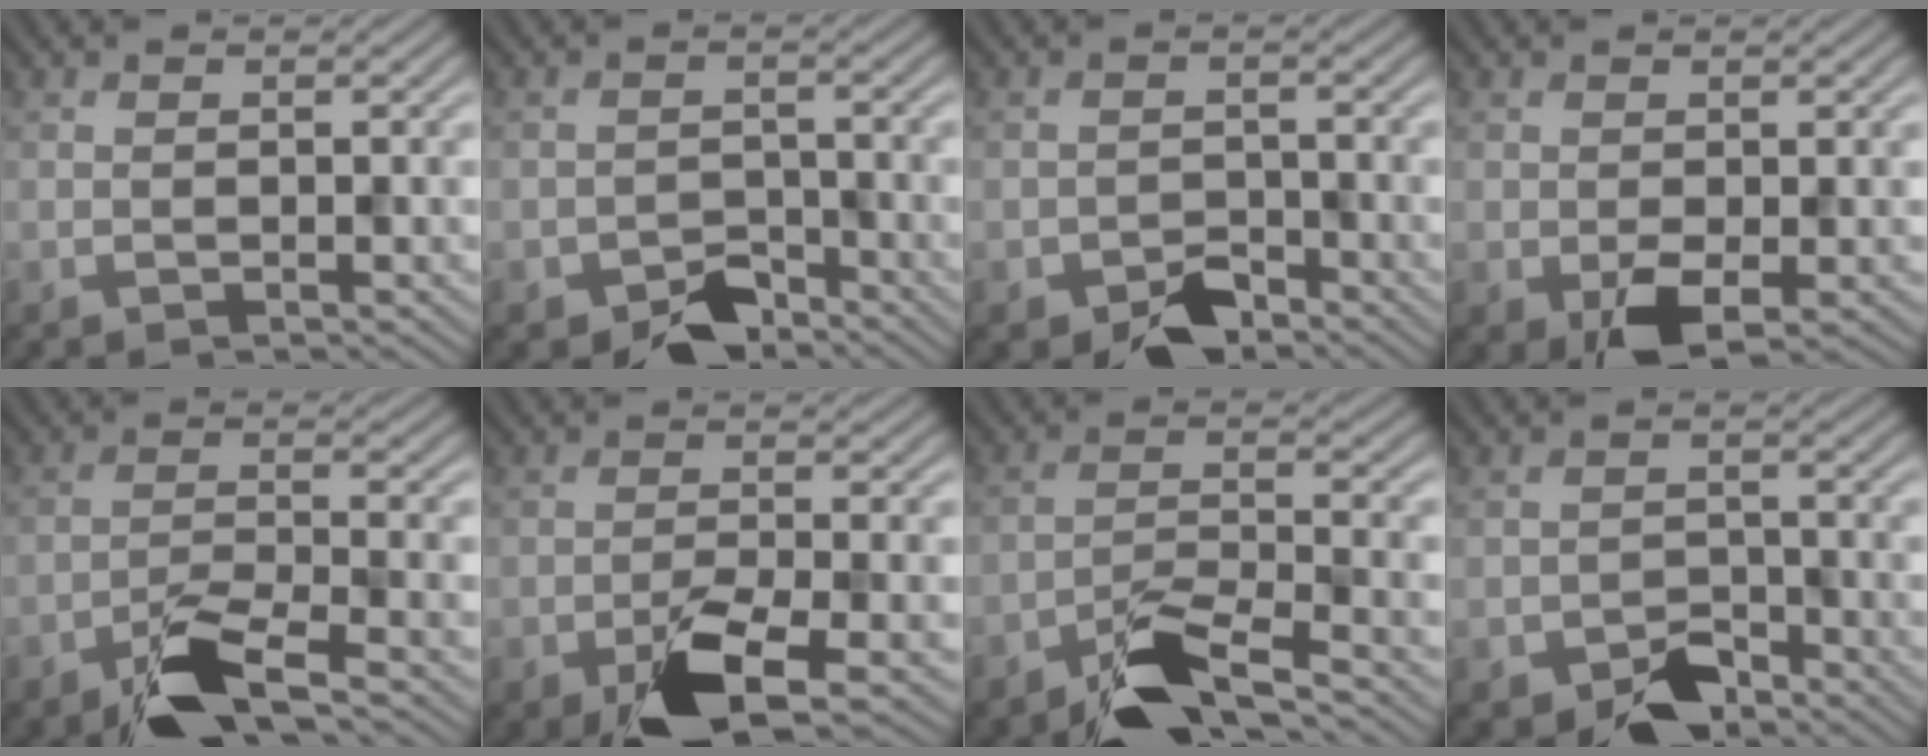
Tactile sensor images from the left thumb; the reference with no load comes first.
{"total": 4.2, "force": [-3.1, 2.2, 1.6], "torque": [-0.024, -0.005, -0.059]}
{"total": 3.8, "force": [-2.7, 2.1, 1.7], "torque": [-0.026, -0.005, -0.051]}
{"total": 4.0, "force": [-1.2, 2.3, 3.0], "torque": [-0.065, -0.015, -0.022]}
{"total": 6.6, "force": [-4.6, 1.7, 4.4], "torque": [-0.084, -0.003, -0.090]}
{"total": 7.0, "force": [-3.9, 2.2, 5.4], "torque": [-0.097, -0.004, -0.072]}
{"total": 7.3, "force": [-5.4, 1.9, 4.6], "torque": [-0.085, -0.002, -0.103]}
{"total": 4.5, "force": [-3.3, 2.4, 1.9], "torque": [-0.030, -0.005, -0.062]}